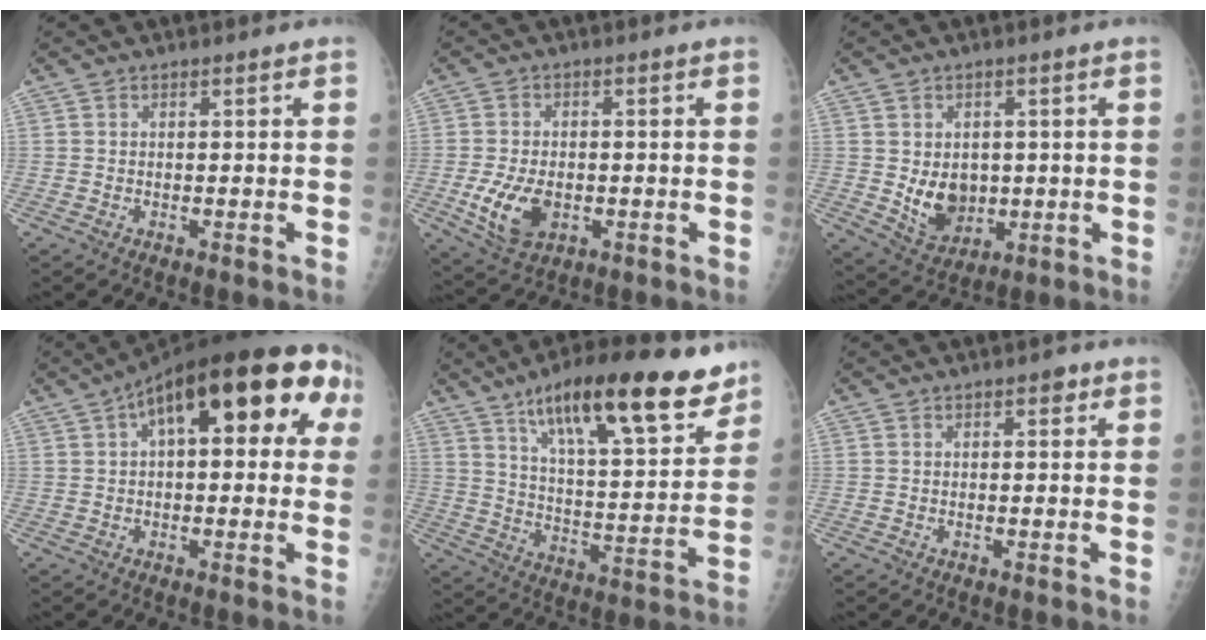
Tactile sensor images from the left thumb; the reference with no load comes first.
{"total": 8.3, "force": [-2.2, 5.4, 6.0], "torque": [-0.109, -0.002, -0.029]}
{"total": 8.0, "force": [-0.1, 6.3, 4.9], "torque": [-0.050, -0.013, 0.018]}
{"total": 22.3, "force": [7.1, 9.4, 18.9], "torque": [-0.258, 0.047, 0.095]}
{"total": 23.7, "force": [15.0, 7.0, 16.9], "torque": [-0.229, -0.052, 0.238]}
{"total": 1.2, "force": [0.6, 0.7, 0.8], "torque": [-0.003, 0.000, 0.005]}